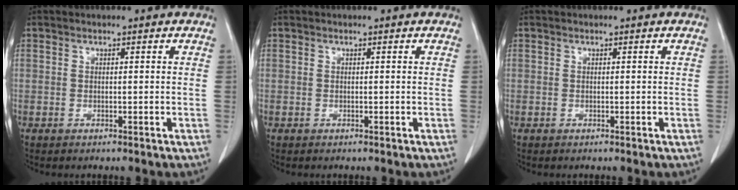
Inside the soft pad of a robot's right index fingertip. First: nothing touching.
{"total": 0.0}
{"total": 0.0}